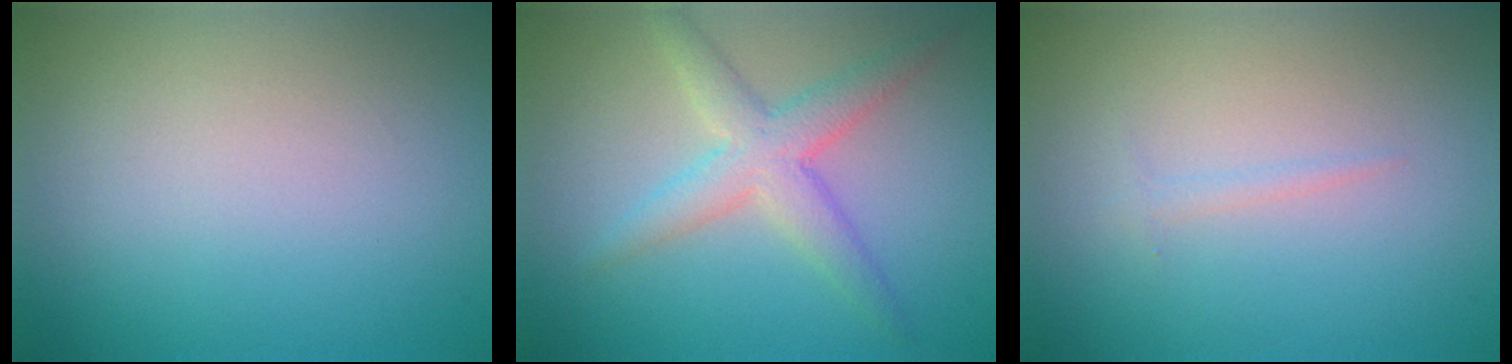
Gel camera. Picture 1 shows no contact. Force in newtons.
{"total": 3.8, "press": 3.8, "slide": 0.1}
{"total": 0.7, "press": 0.7, "slide": 0.0}